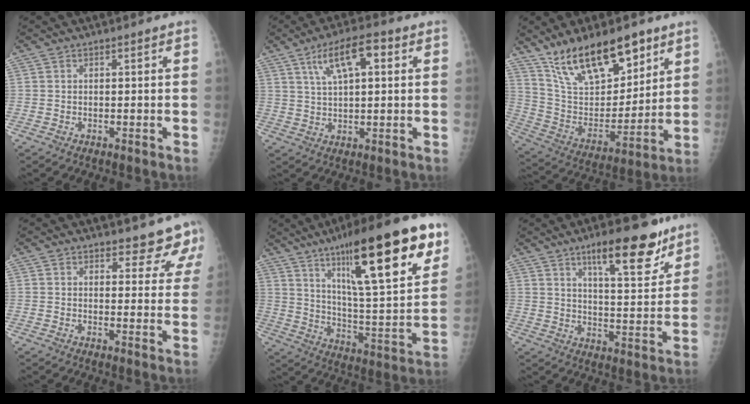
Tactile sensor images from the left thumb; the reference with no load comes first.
{"total": 9.7, "force": [3.8, 3.7, 8.1], "torque": [-0.134, 0.005, 0.065]}
{"total": 19.9, "force": [13.3, 8.5, 12.1], "torque": [-0.161, -0.063, 0.249]}
{"total": 7.0, "force": [6.4, 2.6, 1.4], "torque": [0.027, -0.036, 0.055]}
{"total": 27.6, "force": [14.9, 6.1, 22.4], "torque": [-0.322, -0.042, 0.240]}
{"total": 14.1, "force": [9.3, 4.0, 9.8], "torque": [-0.113, -0.056, 0.142]}